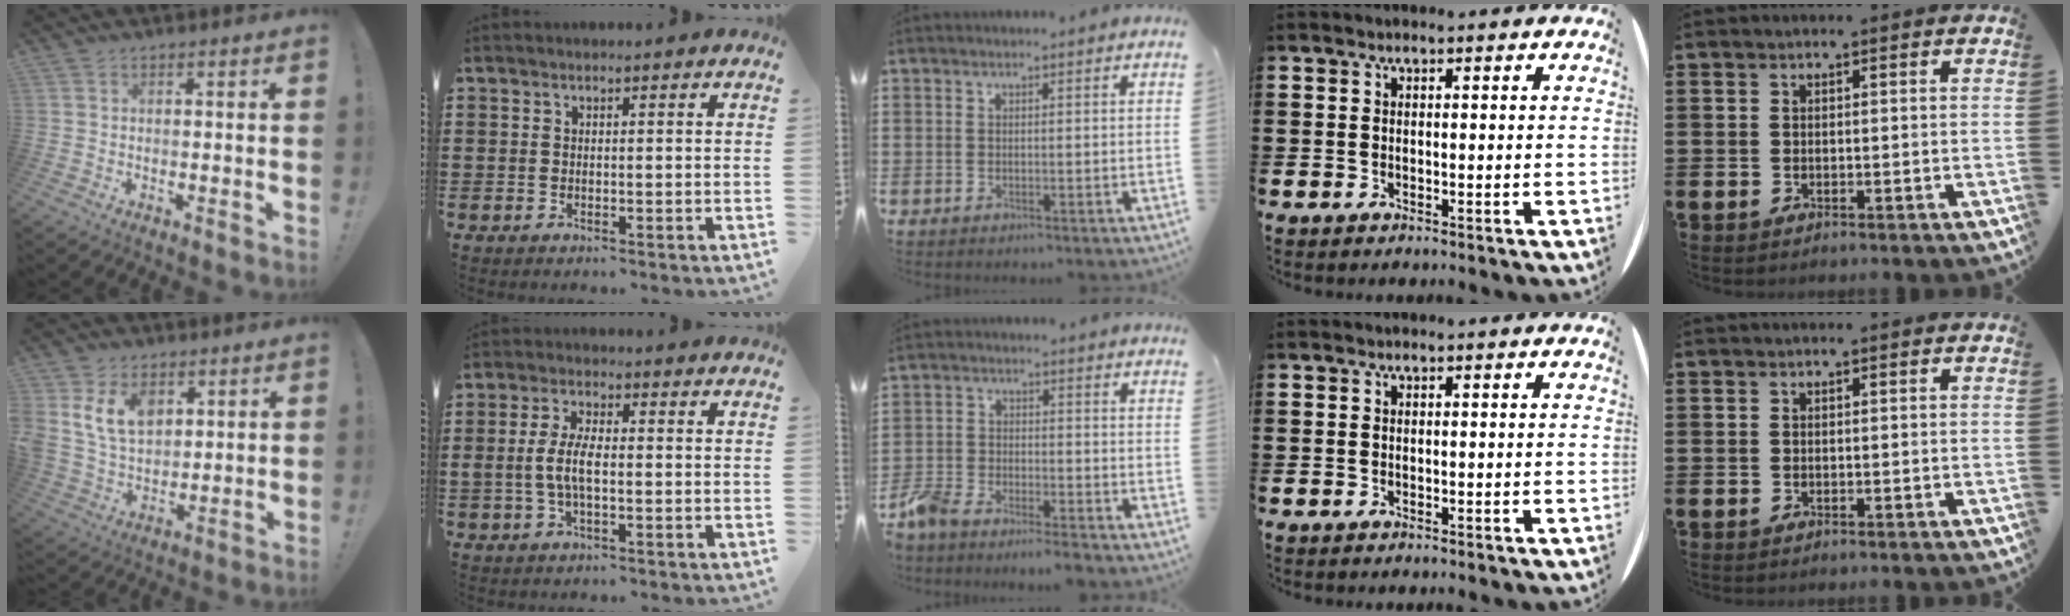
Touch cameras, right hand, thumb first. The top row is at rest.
{"thumb": {"total": 12.3, "force": [5.5, 8.7, 6.8], "torque": [-0.127, -0.019, 0.108]}, "index": {"total": 5.3, "force": [-0.6, 2.1, 4.8], "torque": [-0.114, -0.003, -0.020]}, "middle": {"total": 5.2, "force": [-4.9, 0.8, 1.3], "torque": [-0.059, -0.005, -0.106]}}